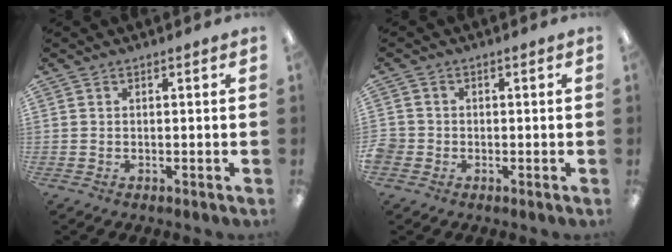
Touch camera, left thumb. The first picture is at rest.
{"total": 2.7, "force": [-0.8, 2.4, 0.7], "torque": [-0.010, 0.007, -0.016]}